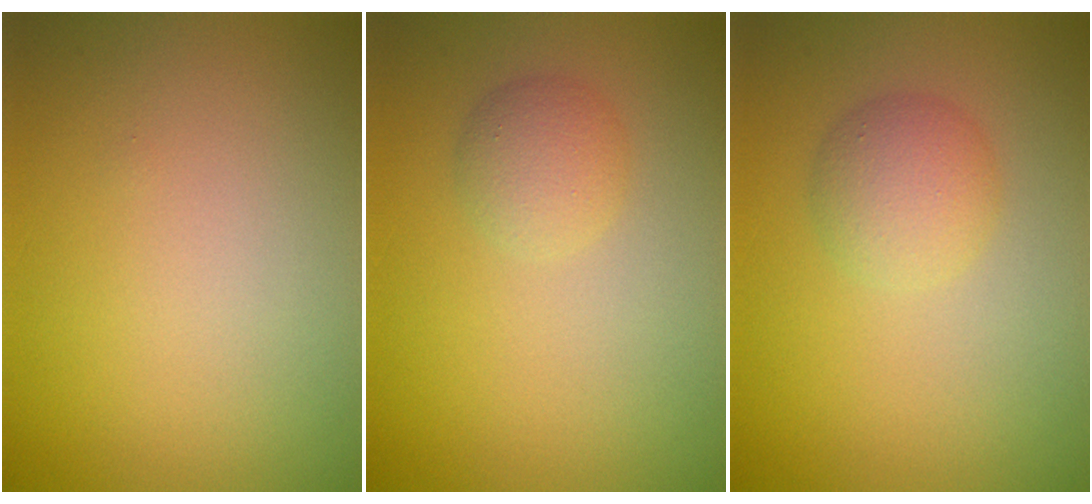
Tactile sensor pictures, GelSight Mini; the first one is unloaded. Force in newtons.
{"total": 1.9, "press": 1.9, "slide": 0.1}
{"total": 2.6, "press": 2.6, "slide": 0.1}